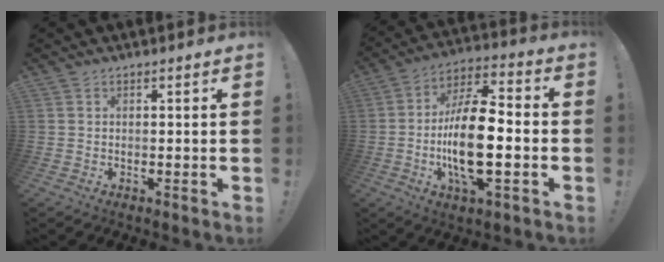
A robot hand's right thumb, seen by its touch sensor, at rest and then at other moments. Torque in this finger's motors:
{"motor_torque": [2.46, 2.59, 1.84, -0.61, 0.39]}